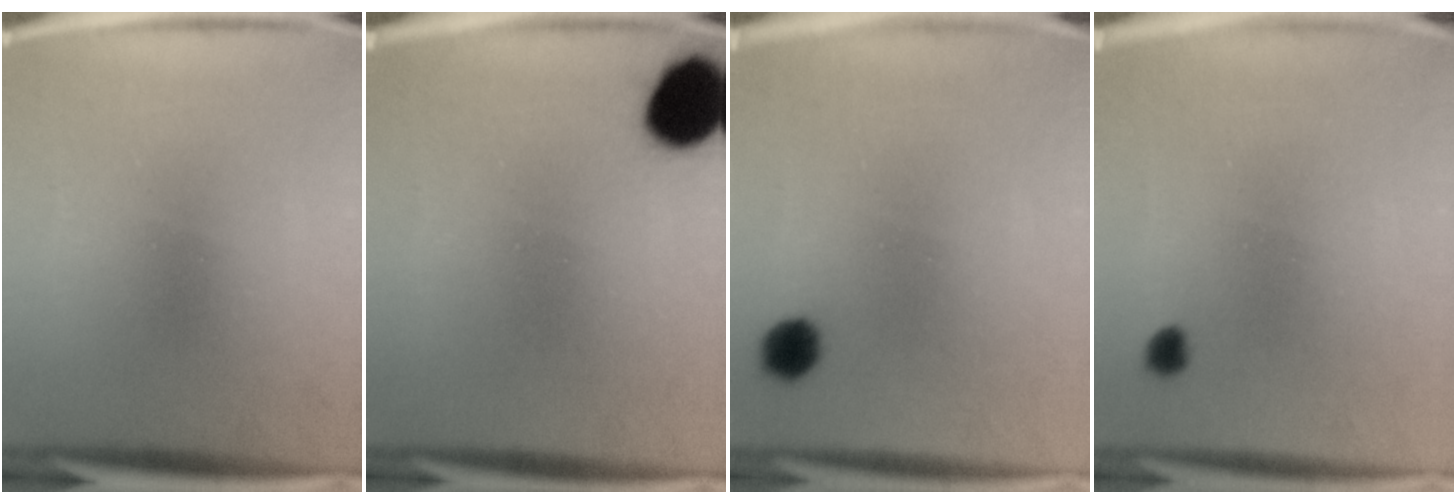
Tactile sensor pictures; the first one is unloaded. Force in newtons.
{"total": 11.7}
{"total": 4.1}
{"total": 1.8}